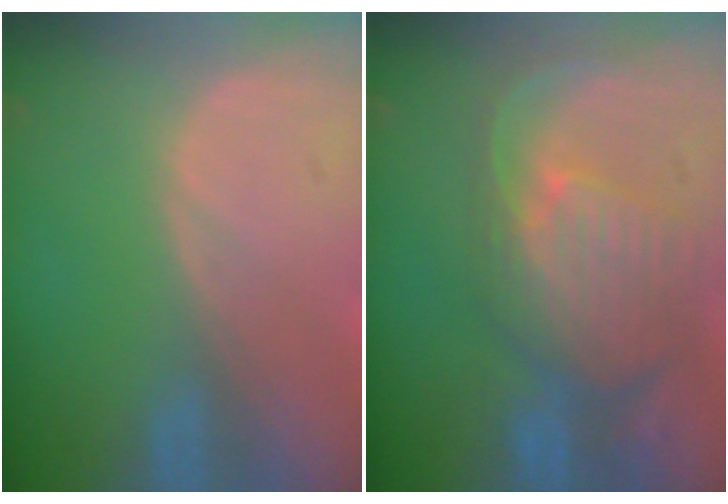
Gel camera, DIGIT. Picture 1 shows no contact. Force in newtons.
{"total": 10.8, "press": 9.5, "slide": 5.2}